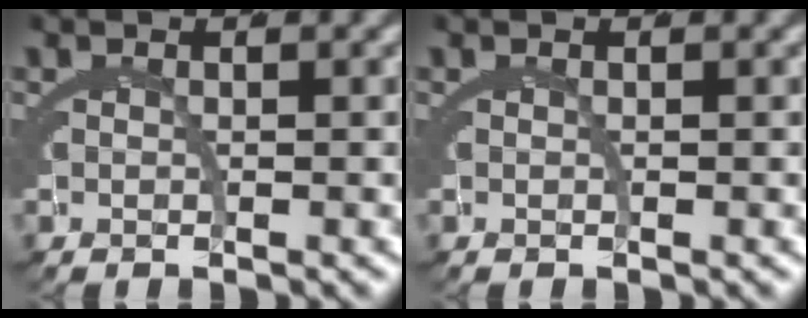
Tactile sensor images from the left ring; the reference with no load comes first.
{"total": 0.0}